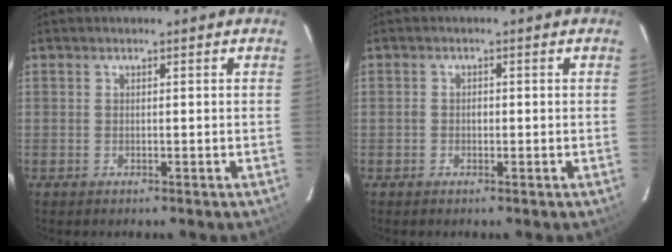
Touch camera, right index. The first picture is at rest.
{"total": 1.0, "force": [-0.3, 0.8, 0.5], "torque": [-0.007, 0.004, -0.007]}